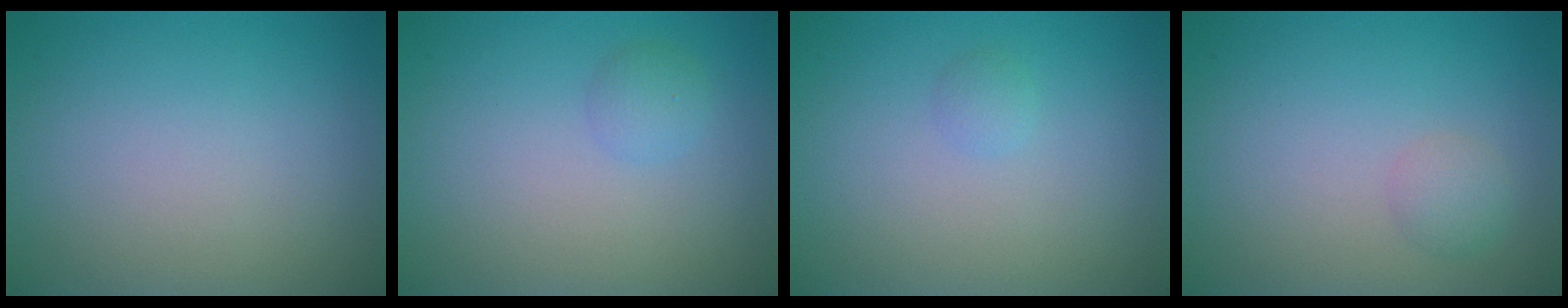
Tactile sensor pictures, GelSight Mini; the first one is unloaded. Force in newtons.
{"total": 1.2, "press": 1.2, "slide": 0.1}
{"total": 0.7, "press": 0.7, "slide": 0.1}
{"total": 1.4, "press": 1.4, "slide": 0.1}